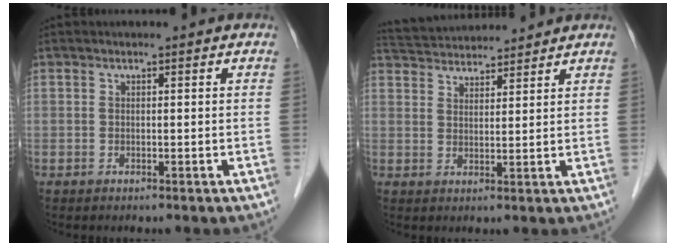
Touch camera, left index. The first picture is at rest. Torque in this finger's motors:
{"motor_torque": [-0.34, -0.85, 0.20, 0.05]}